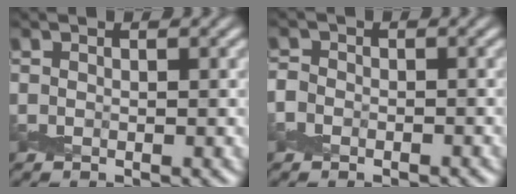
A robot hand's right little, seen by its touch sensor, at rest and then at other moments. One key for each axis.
{"total": 1.7, "fx": -1.1, "fy": 1.2, "fz": 0.4, "tx": 0.000, "ty": 0.003, "tz": -0.026}